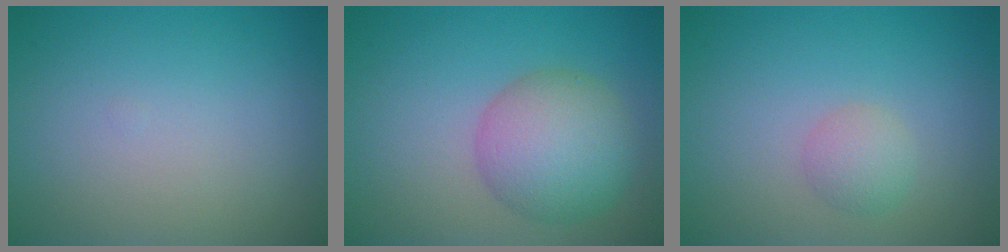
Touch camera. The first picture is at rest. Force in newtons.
{"total": 6.2, "press": 6.2, "slide": 0.1}
{"total": 1.8, "press": 1.8, "slide": 0.0}